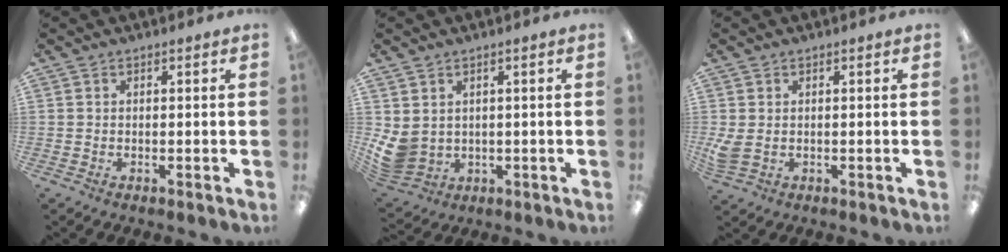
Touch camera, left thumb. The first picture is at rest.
{"total": 5.5, "force": [1.2, 4.5, 2.8], "torque": [-0.083, -0.014, 0.026]}
{"total": 2.9, "force": [0.1, 2.1, 2.0], "torque": [-0.038, -0.004, 0.000]}